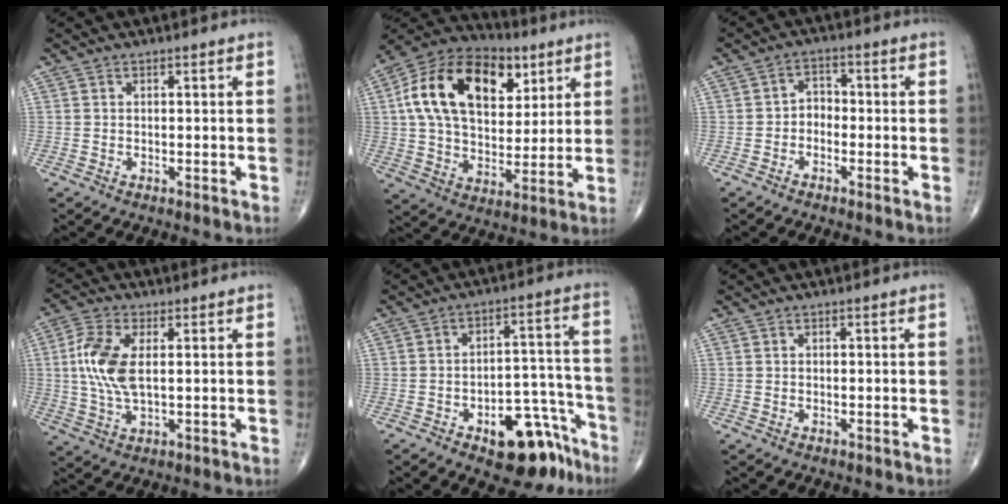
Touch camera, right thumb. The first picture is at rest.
{"total": 23.1, "force": [7.4, 14.6, 16.3], "torque": [-0.262, 0.000, 0.121]}
{"total": 3.3, "force": [-1.3, 2.5, 1.7], "torque": [-0.009, 0.022, -0.035]}
{"total": 9.7, "force": [1.2, 4.8, 8.4], "torque": [-0.193, 0.003, 0.024]}
{"total": 14.1, "force": [-8.5, 6.9, 9.0], "torque": [-0.078, 0.083, -0.111]}
{"total": 0.0}